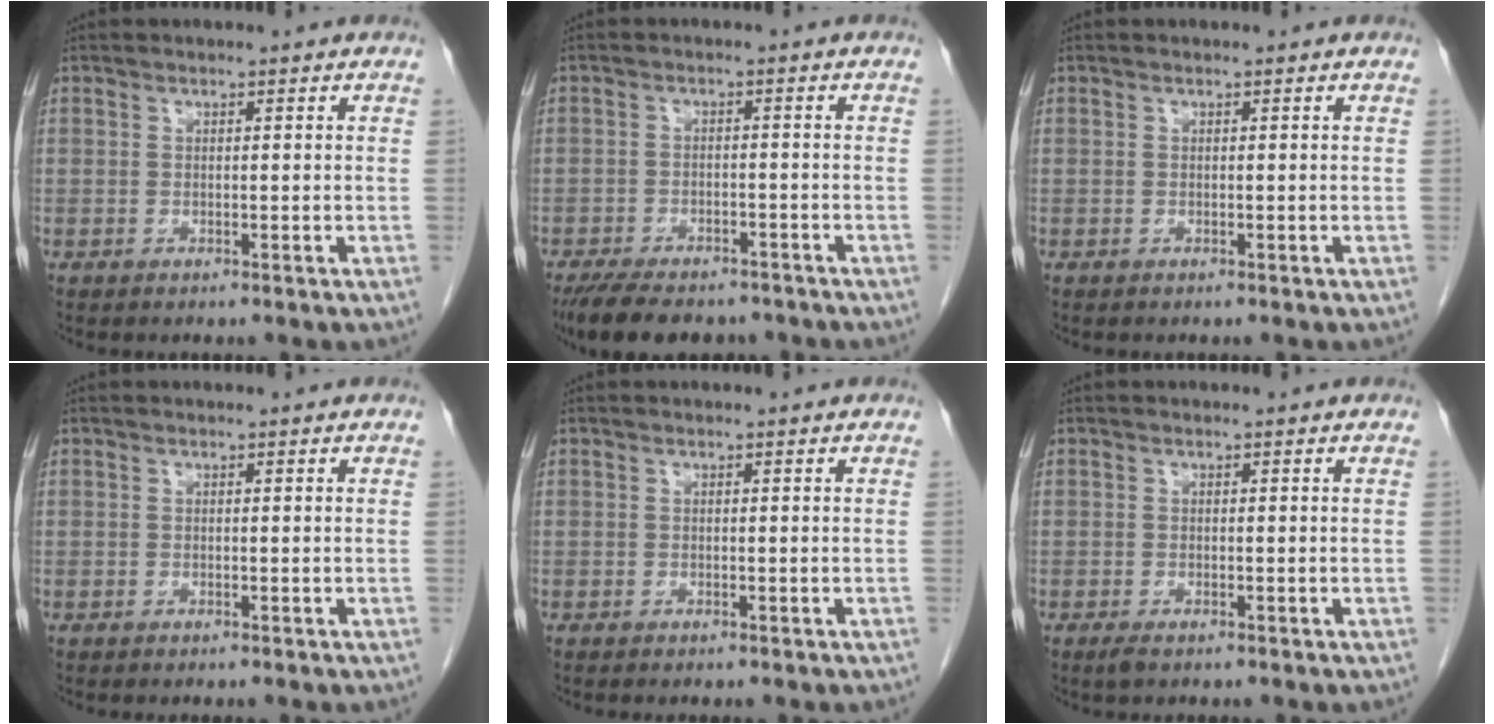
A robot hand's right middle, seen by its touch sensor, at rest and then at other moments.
{"total": 11.9, "force": [-9.7, 4.5, 5.3], "torque": [-0.092, -0.005, -0.141]}
{"total": 0.0}
{"total": 0.0}
{"total": 0.6, "force": [-0.5, 0.1, 0.3], "torque": [-0.007, -0.001, -0.006]}
{"total": 1.2, "force": [-0.8, 0.4, 0.8], "torque": [-0.019, -0.003, -0.011]}